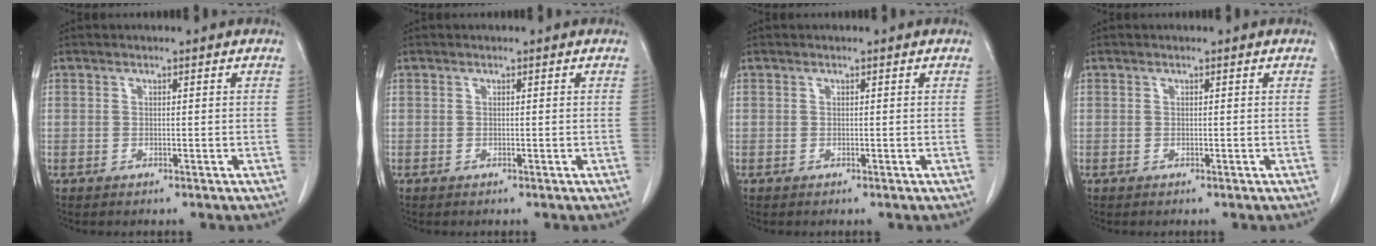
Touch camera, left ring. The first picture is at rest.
{"total": 0.0}
{"total": 0.0}
{"total": 0.0}